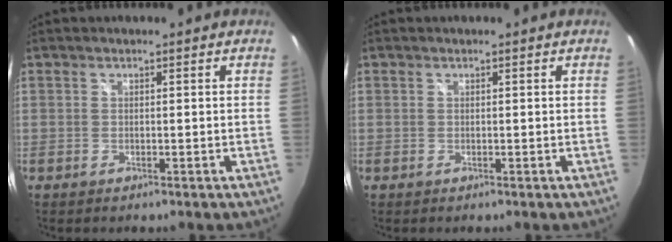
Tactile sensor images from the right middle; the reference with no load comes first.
{"total": 0.0}